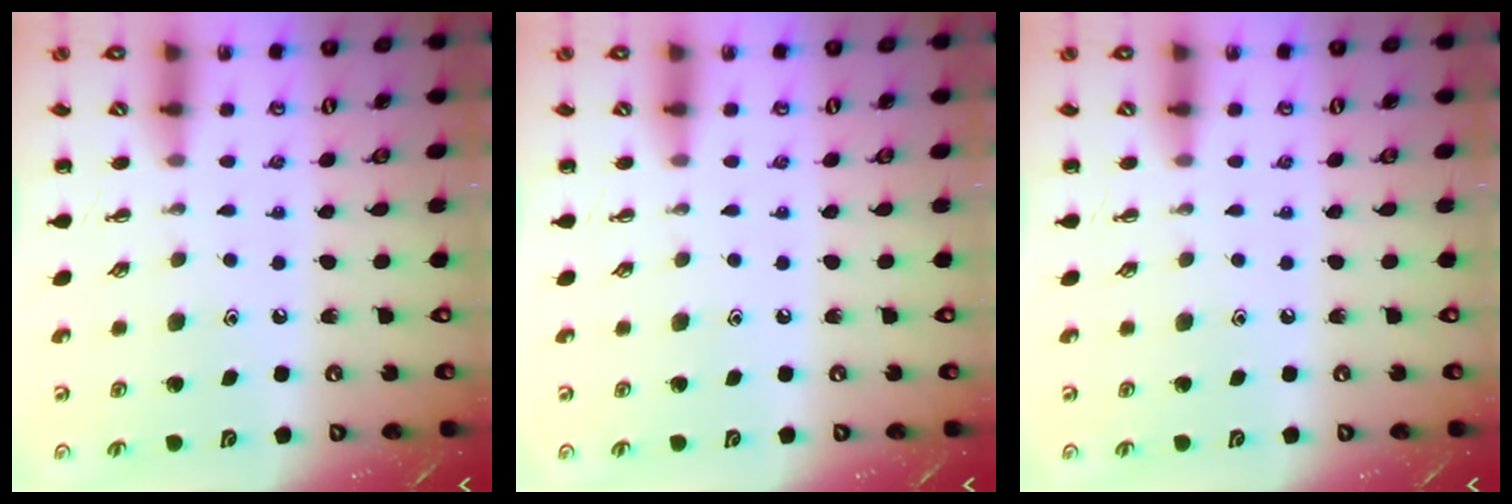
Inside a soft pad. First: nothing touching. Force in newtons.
{"total": 0.0}
{"total": 0.0}